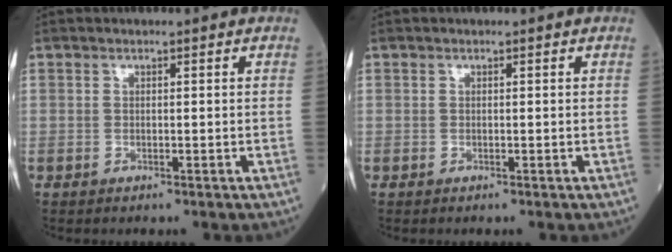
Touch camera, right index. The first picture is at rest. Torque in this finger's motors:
{"motor_torque": [0.00, 0.00, 0.00, -0.01]}